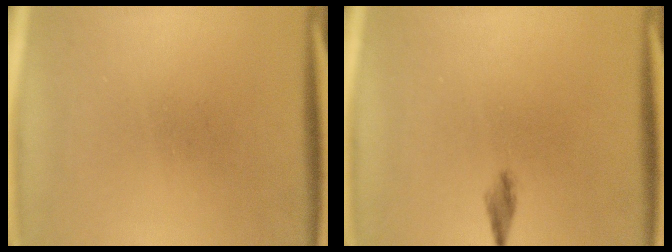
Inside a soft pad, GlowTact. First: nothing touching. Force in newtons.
{"total": 1.3}